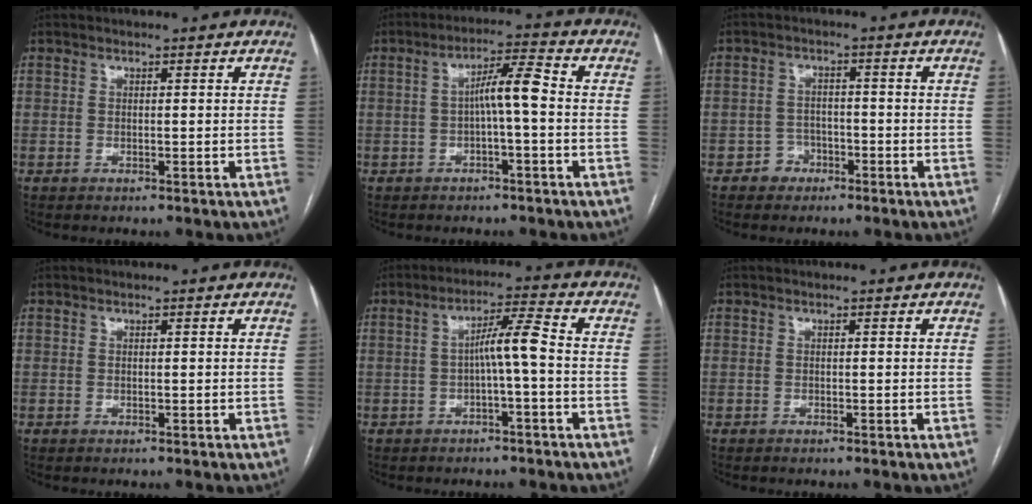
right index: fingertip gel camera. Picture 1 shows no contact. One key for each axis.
{"total": 5.8, "fx": -0.4, "fy": 0.4, "fz": 5.8, "tx": -0.096, "ty": 0.020, "tz": -0.006}
{"total": 2.9, "fx": -1.7, "fy": 2.4, "fz": 0.3, "tx": 0.001, "ty": 0.013, "tz": -0.028}
{"total": 0.0}
{"total": 5.4, "fx": -0.8, "fy": -0.1, "fz": 5.3, "tx": -0.089, "ty": 0.020, "tz": -0.012}
{"total": 0.0}